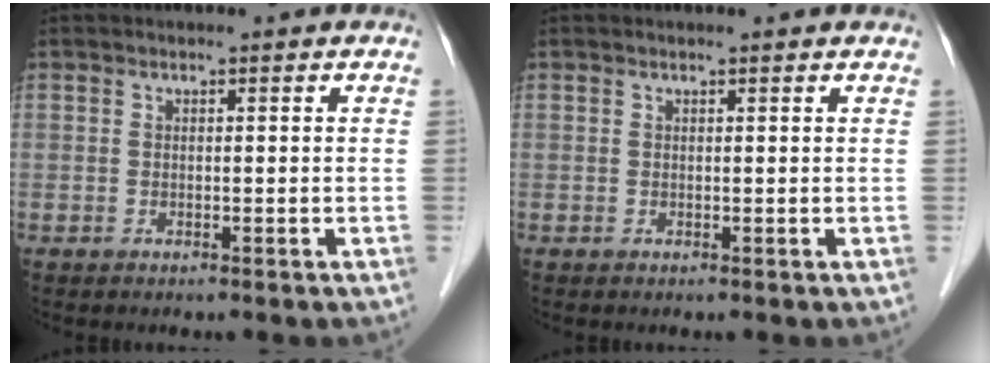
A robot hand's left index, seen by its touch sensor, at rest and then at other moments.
{"total": 1.0, "force": [1.0, 0.0, 0.2], "torque": [-0.013, 0.005, 0.011]}